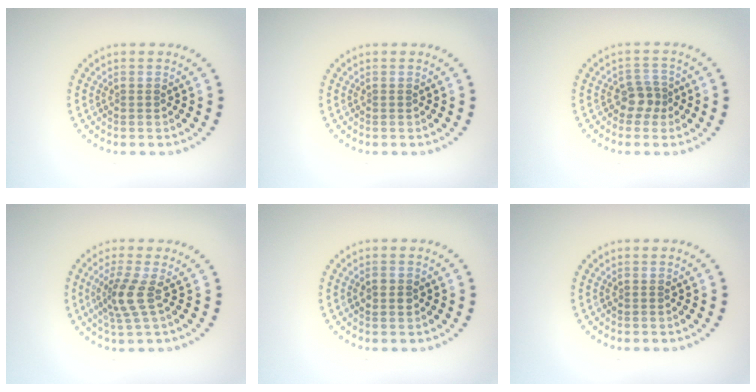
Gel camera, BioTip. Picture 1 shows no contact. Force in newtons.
{"total": 0.0}
{"total": 2.0, "press": 1.7, "slide": 1.1}
{"total": 2.8, "press": 2.1, "slide": 1.9}
{"total": 1.7, "press": 1.7, "slide": 0.1}
{"total": 0.0}